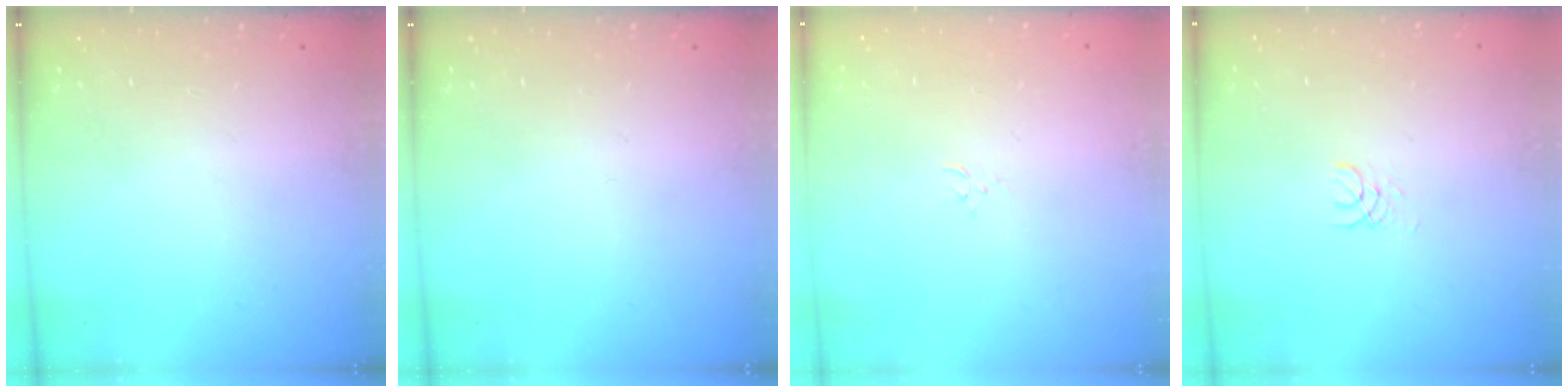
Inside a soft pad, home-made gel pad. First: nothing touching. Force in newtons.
{"total": 0.0}
{"total": 2.4, "press": 2.4, "slide": 0.3}
{"total": 1.0, "press": 1.0, "slide": 0.1}